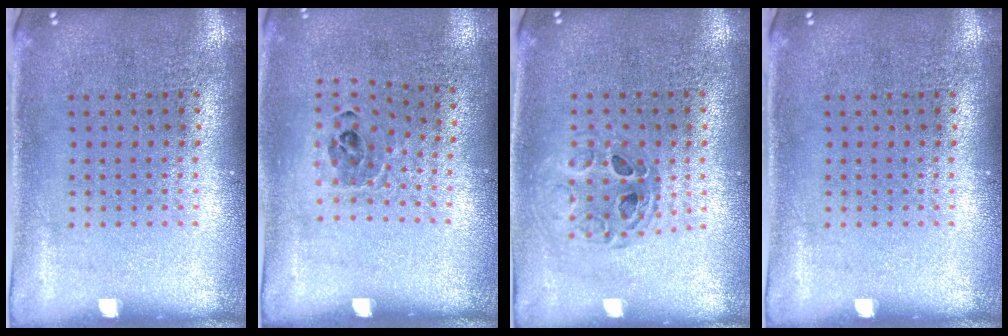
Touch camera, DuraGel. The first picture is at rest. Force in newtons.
{"total": 0.9, "press": 0.8, "slide": 0.5}
{"total": 0.8, "press": 0.8, "slide": 0.2}
{"total": 0.0}